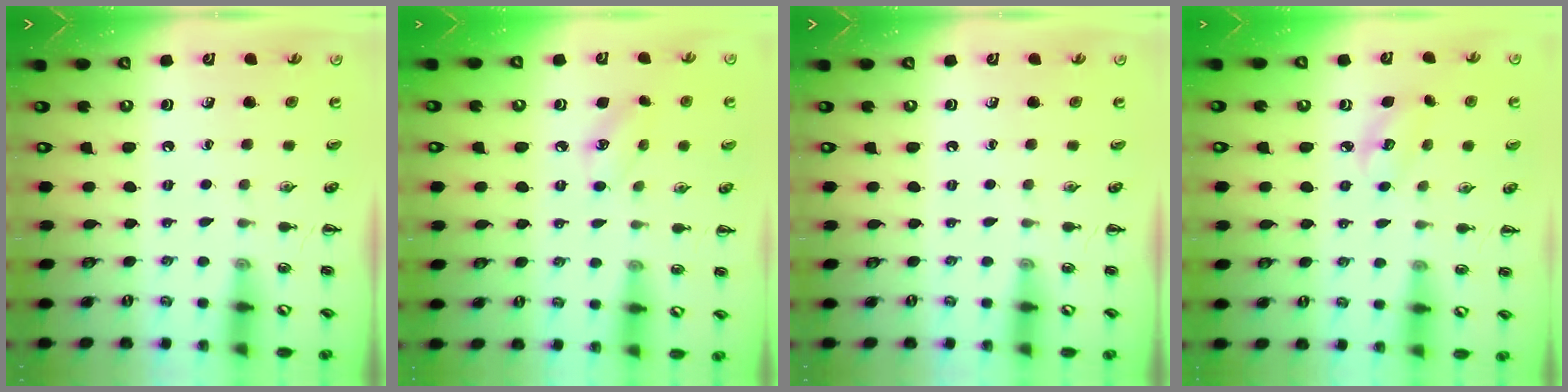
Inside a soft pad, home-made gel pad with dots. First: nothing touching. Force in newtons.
{"total": 6.3, "press": 6.2, "slide": 1.4}
{"total": 0.0}
{"total": 4.0, "press": 3.9, "slide": 0.7}